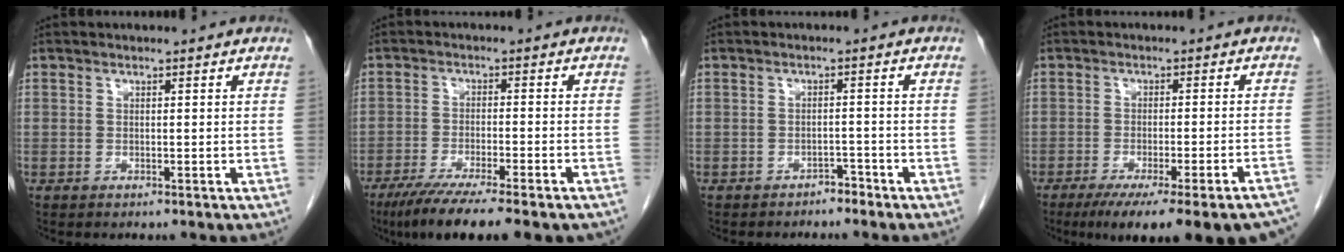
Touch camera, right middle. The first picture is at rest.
{"total": 13.3, "force": [-10.3, 1.7, 8.3], "torque": [-0.121, -0.030, -0.157]}
{"total": 2.1, "force": [-1.9, 0.9, 0.4], "torque": [-0.008, 0.001, -0.026]}
{"total": 20.7, "force": [-17.2, 1.6, 11.2], "torque": [-0.094, -0.023, -0.218]}